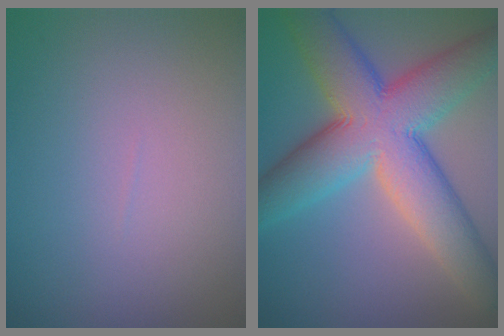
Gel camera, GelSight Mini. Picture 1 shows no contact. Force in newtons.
{"total": 12.5, "press": 12.5, "slide": 0.7}